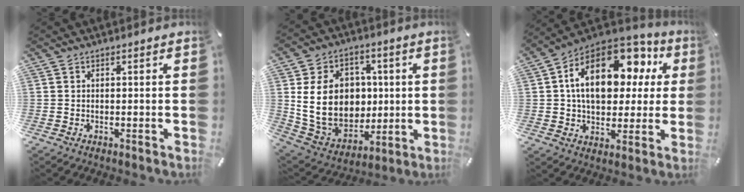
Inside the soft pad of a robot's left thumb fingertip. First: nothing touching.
{"total": 18.6, "force": [2.1, 15.3, 10.5], "torque": [-0.205, -0.008, 0.048]}
{"total": 21.3, "force": [6.7, 13.2, 15.3], "torque": [-0.252, -0.016, 0.114]}